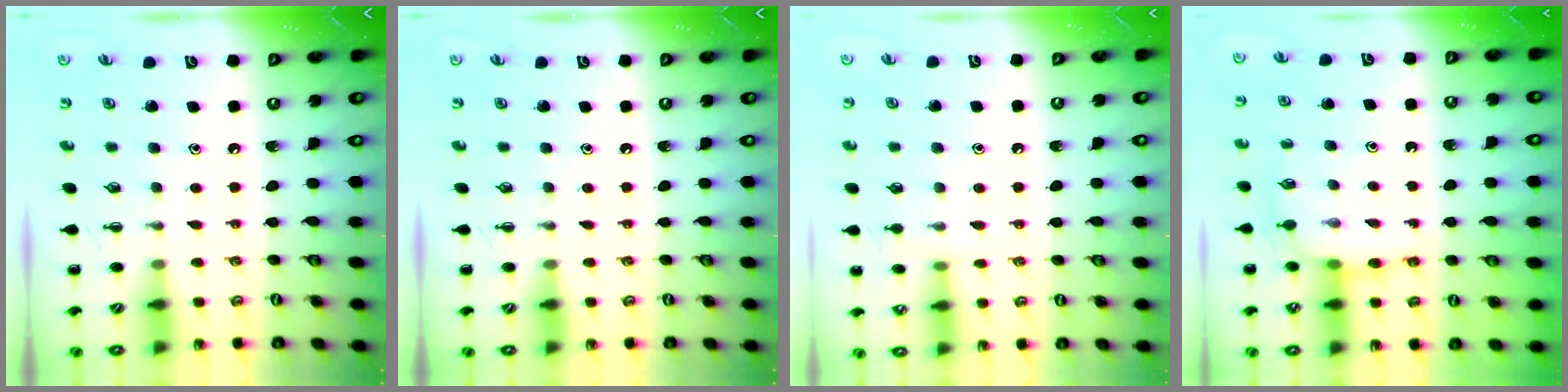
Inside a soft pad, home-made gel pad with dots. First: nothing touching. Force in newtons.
{"total": 0.0}
{"total": 4.8, "press": 4.5, "slide": 1.6}
{"total": 8.1, "press": 8.0, "slide": 1.0}